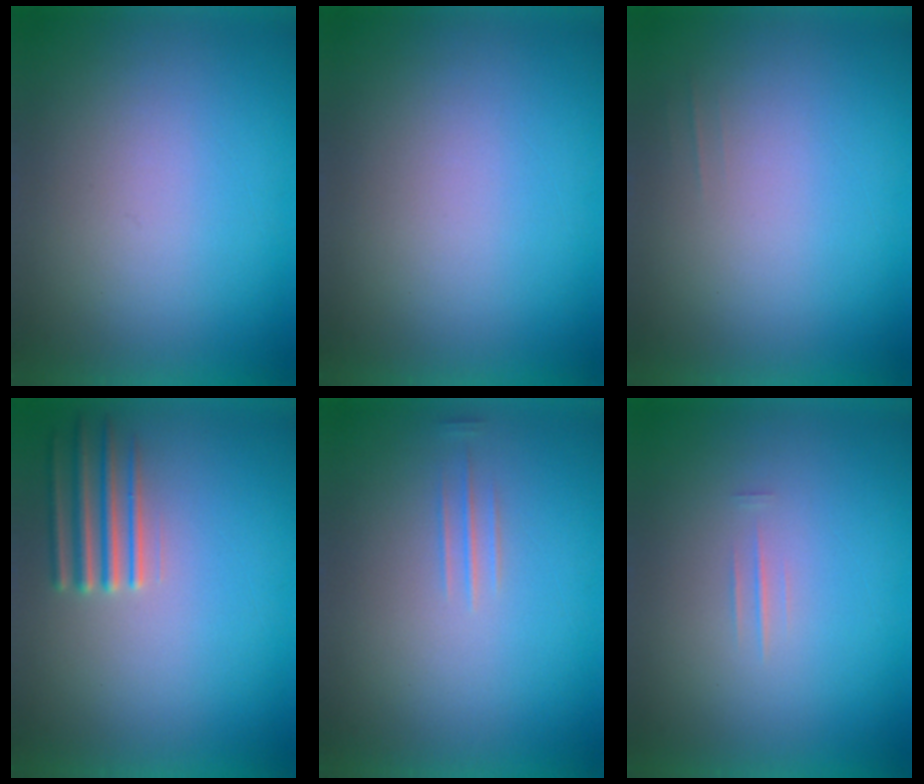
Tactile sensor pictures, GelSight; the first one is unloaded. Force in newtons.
{"total": 0.0}
{"total": 2.1}
{"total": 2.2}
{"total": 1.1}
{"total": 1.3}